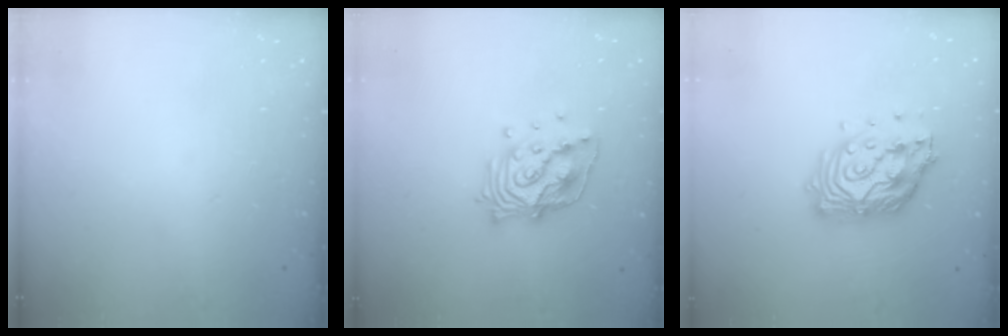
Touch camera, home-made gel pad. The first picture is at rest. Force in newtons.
{"total": 14.7, "press": 14.6, "slide": 1.3}
{"total": 14.5, "press": 14.4, "slide": 1.2}